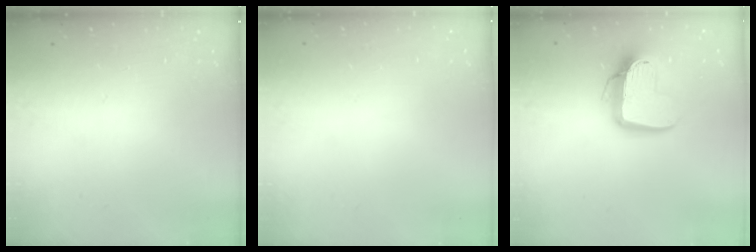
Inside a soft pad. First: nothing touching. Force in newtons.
{"total": 0.0}
{"total": 13.8, "press": 13.8, "slide": 1.2}